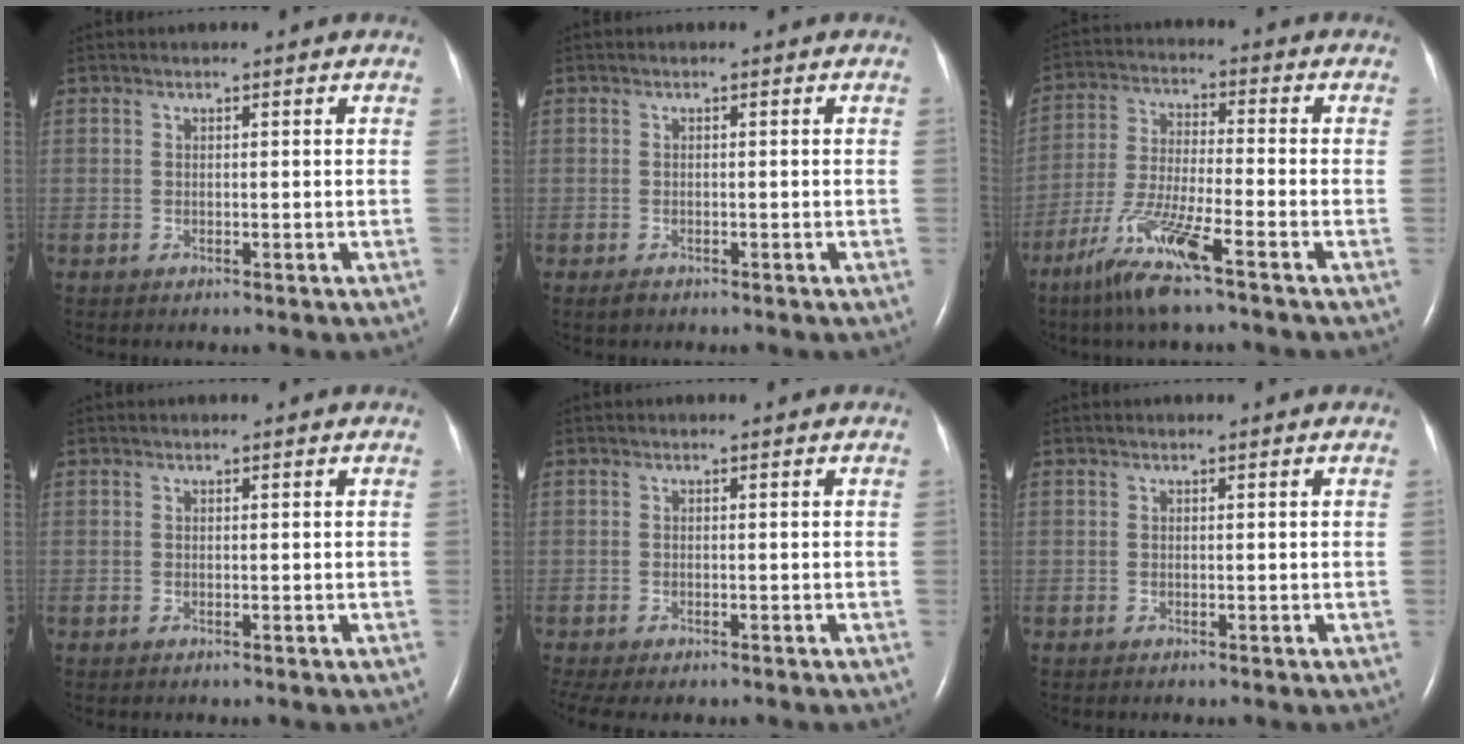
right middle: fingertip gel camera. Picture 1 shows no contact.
{"total": 0.8, "force": [-0.6, 0.4, 0.4], "torque": [-0.010, -0.001, -0.009]}
{"total": 10.7, "force": [-6.6, 0.3, 8.4], "torque": [-0.178, -0.027, -0.130]}
{"total": 0.0}
{"total": 5.0, "force": [-3.9, 1.8, 2.6], "torque": [-0.045, -0.008, -0.055]}
{"total": 0.0}